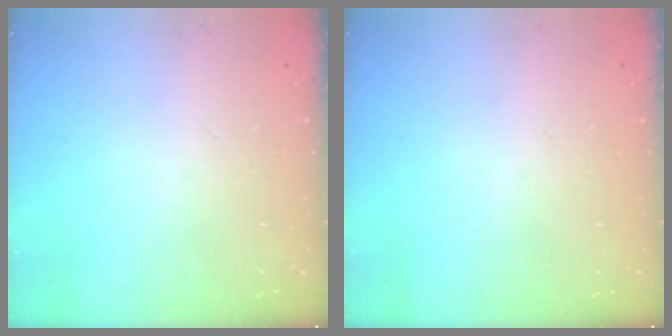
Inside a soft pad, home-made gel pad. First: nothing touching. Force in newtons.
{"total": 0.0}